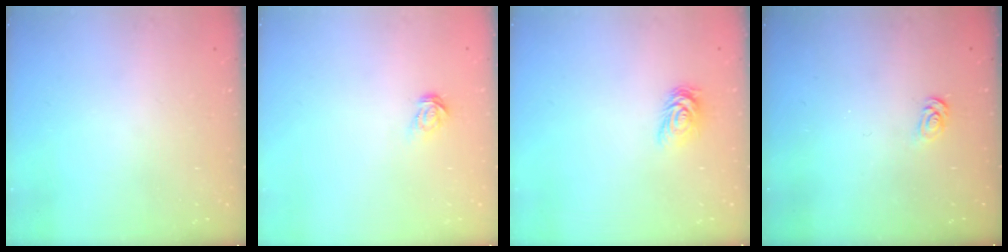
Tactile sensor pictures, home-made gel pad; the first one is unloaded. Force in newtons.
{"total": 3.6, "press": 3.6, "slide": 0.2}
{"total": 4.6, "press": 4.6, "slide": 0.7}
{"total": 2.6, "press": 2.6, "slide": 0.3}